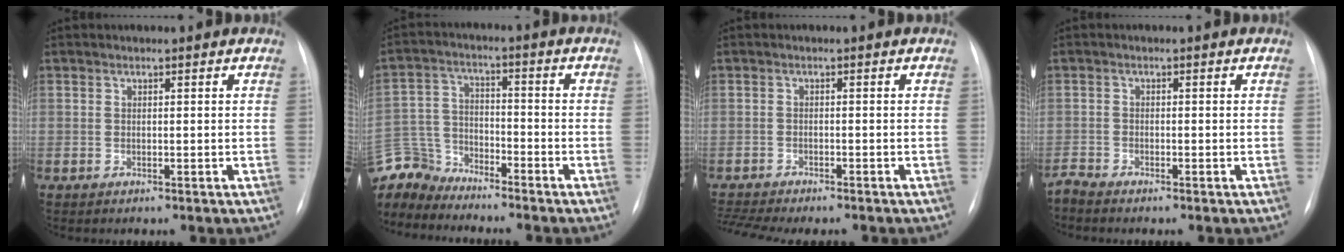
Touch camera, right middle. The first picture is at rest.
{"total": 9.8, "force": [-9.6, 2.3, 0.6], "torque": [-0.026, 0.011, -0.192]}
{"total": 8.3, "force": [-7.4, 1.0, 3.6], "torque": [-0.057, -0.001, -0.111]}
{"total": 1.5, "force": [-1.5, -0.3, 0.0], "torque": [-0.004, -0.009, -0.031]}